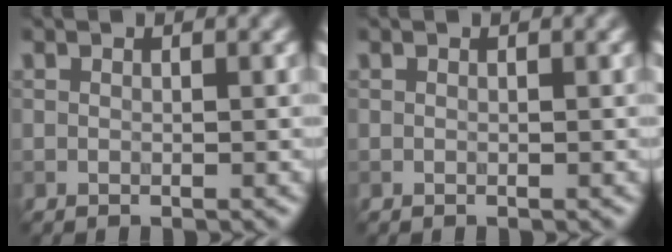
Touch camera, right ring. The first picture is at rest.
{"total": 0.0}